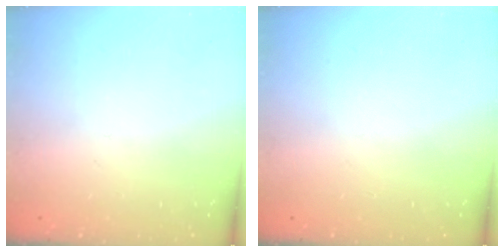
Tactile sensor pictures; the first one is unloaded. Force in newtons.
{"total": 0.0}